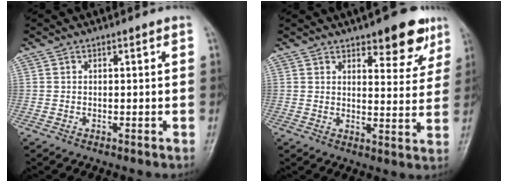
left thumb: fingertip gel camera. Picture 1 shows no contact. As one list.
[{"total": 9.7, "force": [6.3, 3.9, 6.3], "torque": [-0.046, -0.033, 0.082]}]